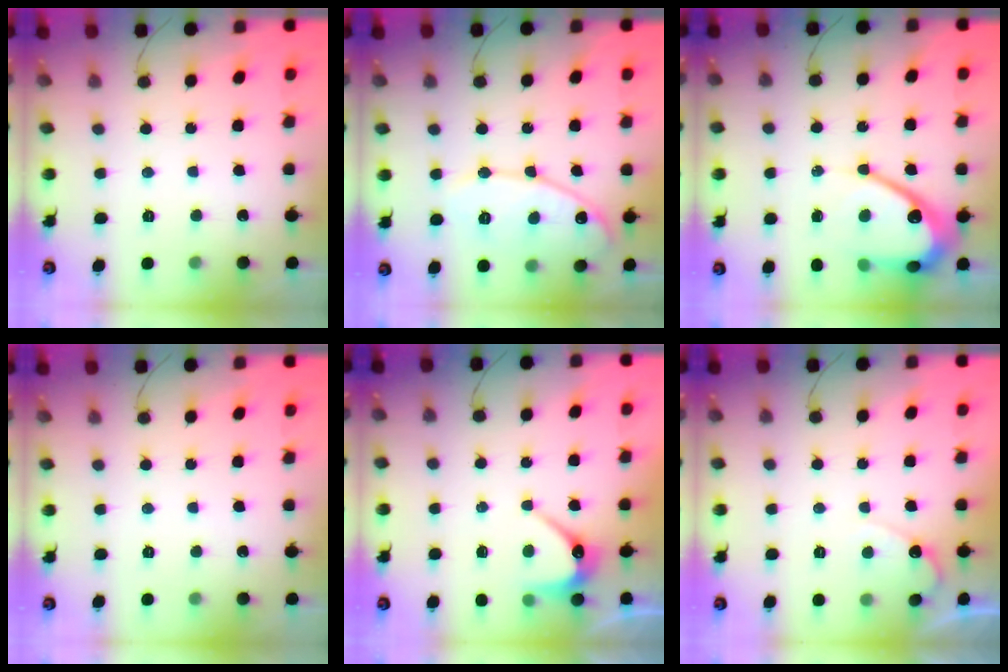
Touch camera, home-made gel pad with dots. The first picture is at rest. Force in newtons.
{"total": 11.9, "press": 11.8, "slide": 1.1}
{"total": 11.5, "press": 11.5, "slide": 1.0}
{"total": 0.0}
{"total": 4.8, "press": 4.7, "slide": 0.4}
{"total": 5.6, "press": 5.6, "slide": 0.3}